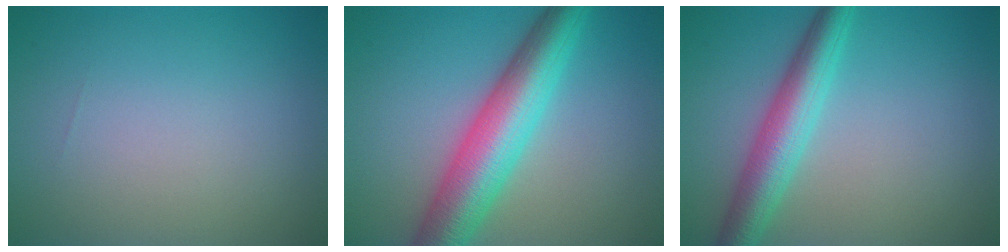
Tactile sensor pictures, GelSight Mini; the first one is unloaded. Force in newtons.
{"total": 8.4, "press": 8.4, "slide": 0.2}
{"total": 5.0, "press": 5.0, "slide": 0.1}